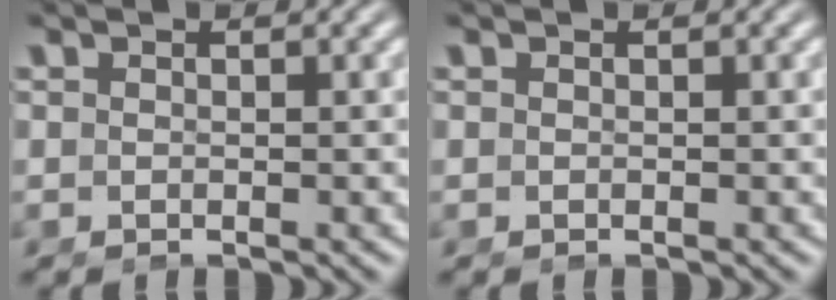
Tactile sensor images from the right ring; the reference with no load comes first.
{"total": 0.0}